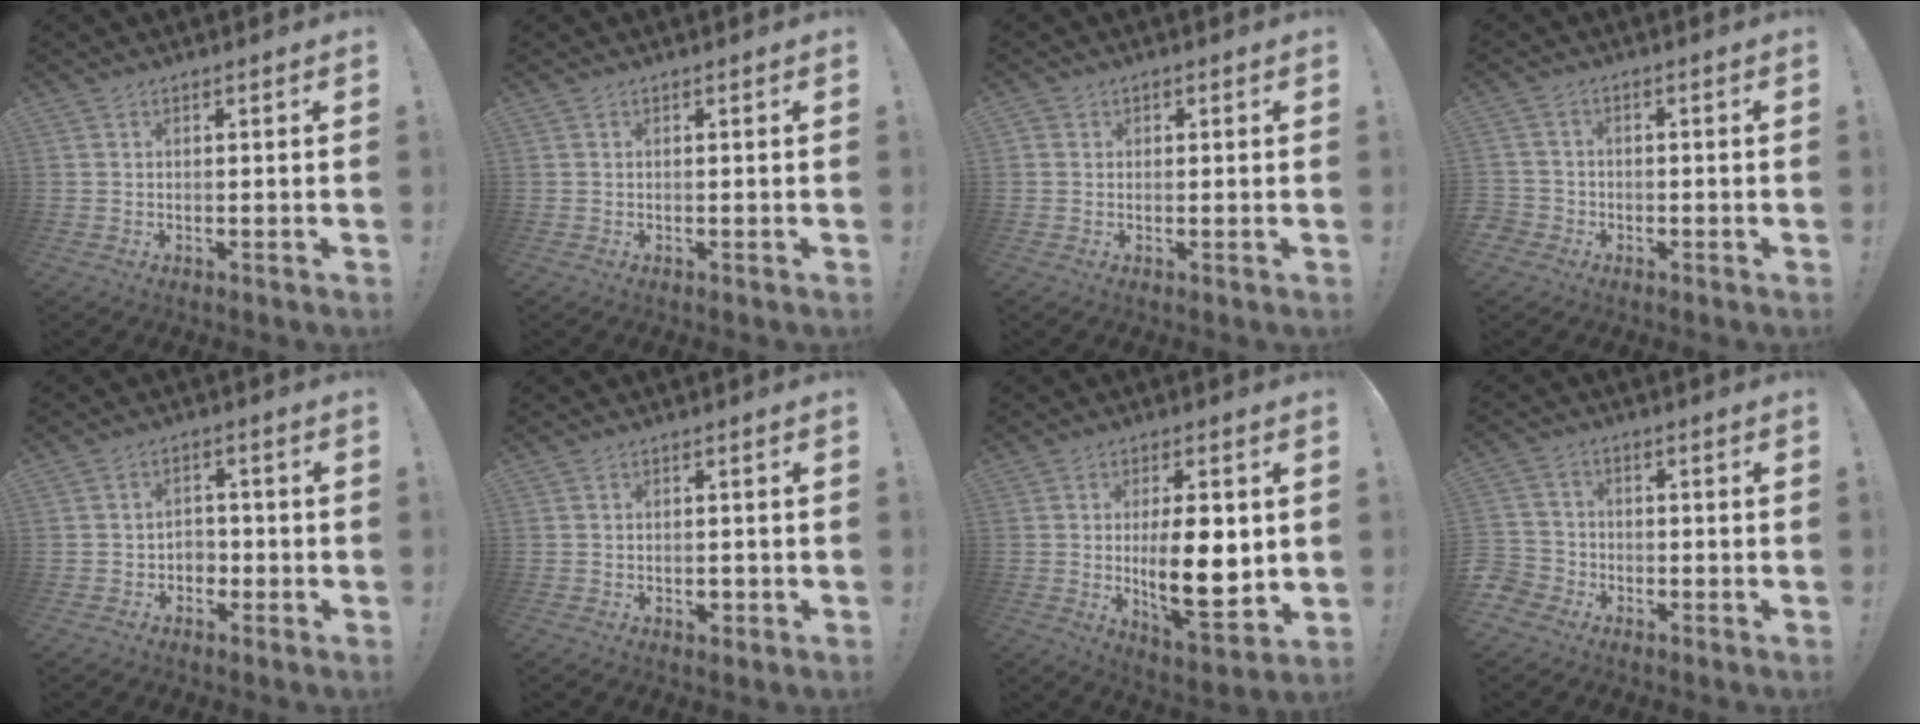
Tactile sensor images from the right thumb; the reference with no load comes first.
{"total": 0.0}
{"total": 1.3, "force": [0.0, 1.3, 0.3], "torque": [0.001, 0.002, -0.001]}
{"total": 3.5, "force": [-1.4, 3.0, 1.1], "torque": [-0.030, 0.009, -0.026]}
{"total": 4.1, "force": [-0.8, 3.7, 1.6], "torque": [-0.029, 0.002, -0.014]}
{"total": 1.9, "force": [-1.0, 1.3, 1.0], "torque": [-0.008, 0.002, -0.017]}
{"total": 16.3, "force": [0.5, 6.4, 15.0], "torque": [-0.226, -0.016, 0.008]}
{"total": 5.2, "force": [-2.9, 4.2, 1.1], "torque": [-0.032, 0.024, -0.056]}